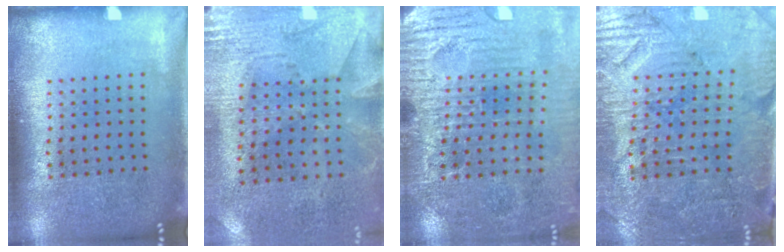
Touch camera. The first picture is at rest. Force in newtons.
{"total": 2.7, "press": 2.3, "slide": 1.5}
{"total": 3.6, "press": 3.5, "slide": 0.4}
{"total": 3.7, "press": 3.3, "slide": 1.6}